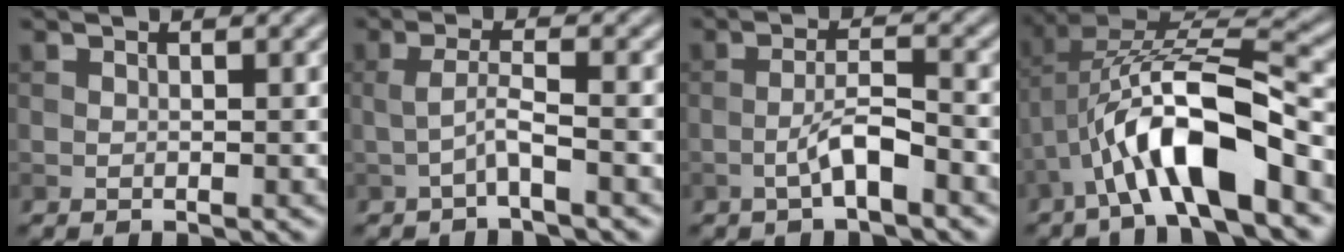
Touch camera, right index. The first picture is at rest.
{"total": 2.1, "force": [-0.9, 0.1, 1.9], "torque": [-0.040, 0.010, -0.024]}
{"total": 3.2, "force": [-1.7, 0.7, 2.7], "torque": [-0.051, 0.013, -0.034]}
{"total": 10.5, "force": [-3.8, 3.4, 9.2], "torque": [-0.171, 0.014, -0.067]}